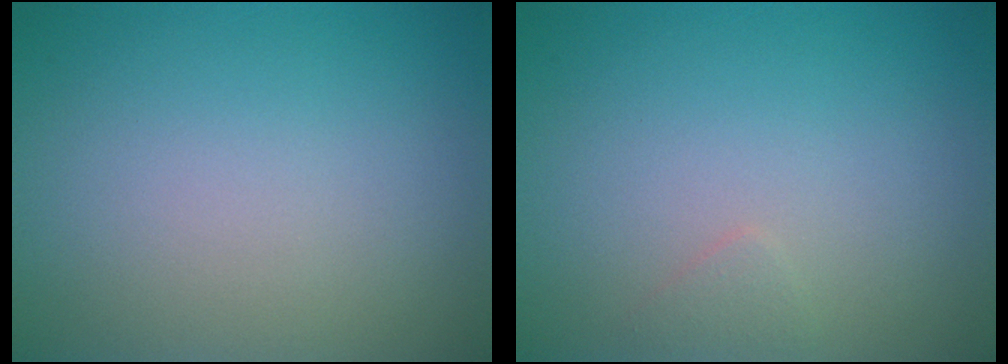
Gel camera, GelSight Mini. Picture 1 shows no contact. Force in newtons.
{"total": 0.7, "press": 0.7, "slide": 0.0}